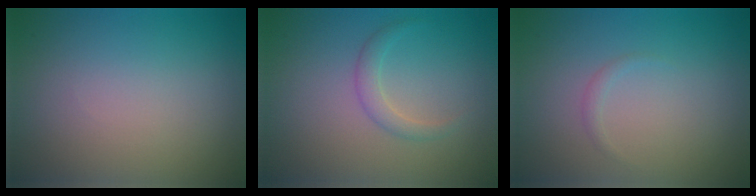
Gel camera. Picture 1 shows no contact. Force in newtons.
{"total": 1.6, "press": 1.6, "slide": 0.1}
{"total": 0.6, "press": 0.6, "slide": 0.0}